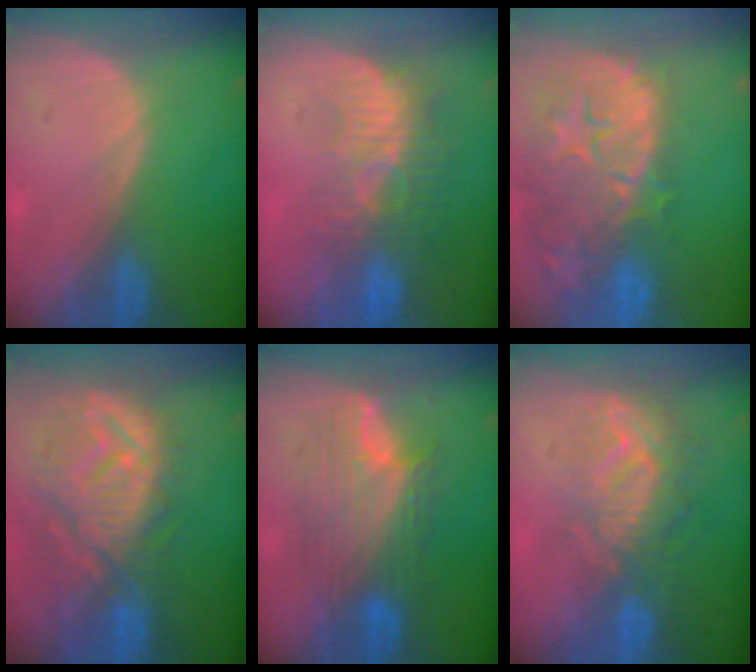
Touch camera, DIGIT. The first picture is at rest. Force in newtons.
{"total": 9.1, "press": 8.4, "slide": 3.6}
{"total": 14.9, "press": 11.8, "slide": 9.0}
{"total": 12.2, "press": 11.0, "slide": 5.4}
{"total": 8.7, "press": 8.7, "slide": 0.3}
{"total": 9.2, "press": 8.6, "slide": 3.3}